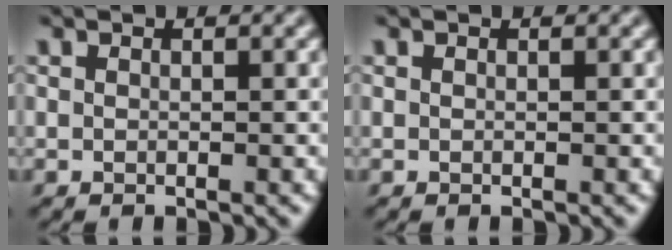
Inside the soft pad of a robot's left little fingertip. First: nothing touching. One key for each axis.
{"total": 0.0}